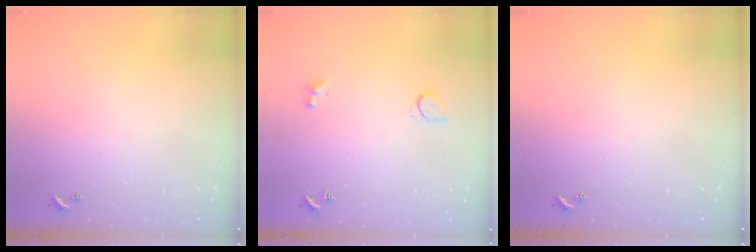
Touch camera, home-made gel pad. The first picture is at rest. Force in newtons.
{"total": 1.8, "press": 1.7, "slide": 0.6}
{"total": 0.0}